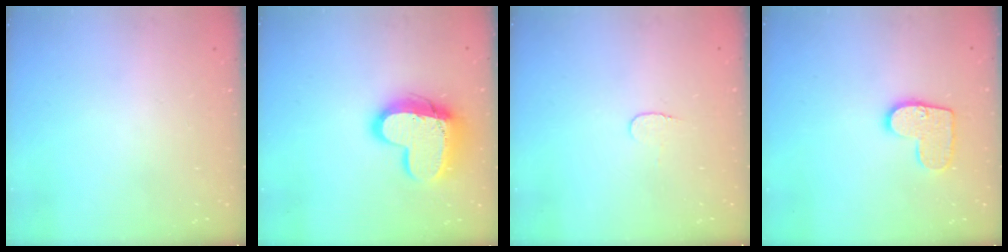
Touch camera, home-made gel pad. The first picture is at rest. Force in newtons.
{"total": 16.3, "press": 16.3, "slide": 1.3}
{"total": 3.3, "press": 3.3, "slide": 0.3}
{"total": 10.7, "press": 10.7, "slide": 0.6}